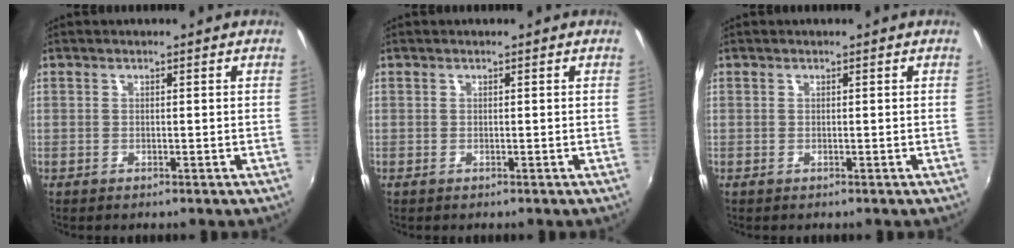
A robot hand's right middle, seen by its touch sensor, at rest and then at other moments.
{"total": 0.0}
{"total": 0.0}